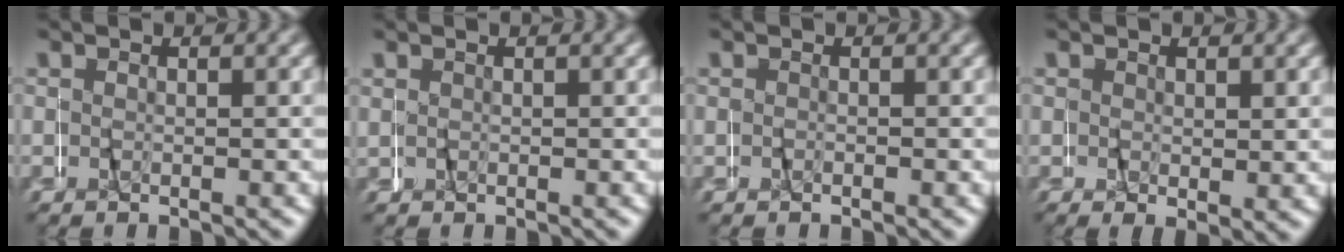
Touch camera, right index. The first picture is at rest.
{"total": 0.6, "force": [0.5, 0.3, -0.1], "torque": [0.004, 0.004, 0.008]}
{"total": 0.0}
{"total": 2.5, "force": [1.0, 1.4, 1.8], "torque": [-0.030, -0.004, 0.020]}